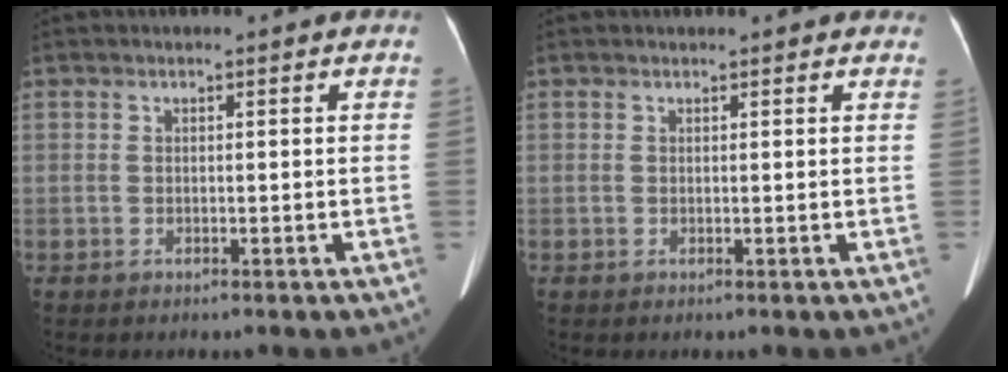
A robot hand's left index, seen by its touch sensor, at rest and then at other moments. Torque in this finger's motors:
{"motor_torque": [-0.03, 0.04, -0.15, -0.08]}